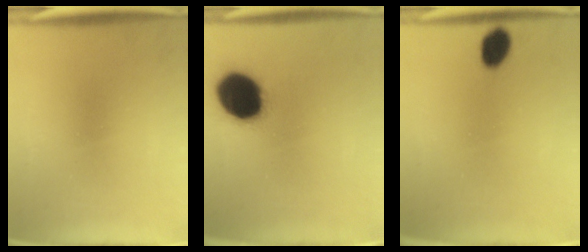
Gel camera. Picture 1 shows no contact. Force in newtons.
{"total": 19.1}
{"total": 5.1}